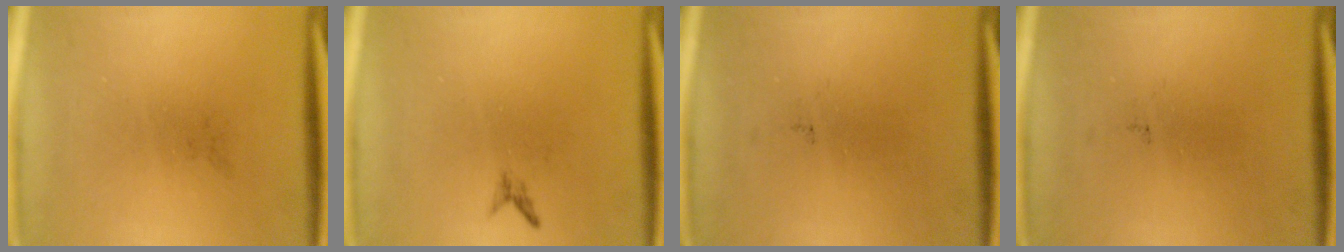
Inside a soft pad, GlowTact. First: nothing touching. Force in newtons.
{"total": 0.7}
{"total": 0.0}
{"total": 0.0}